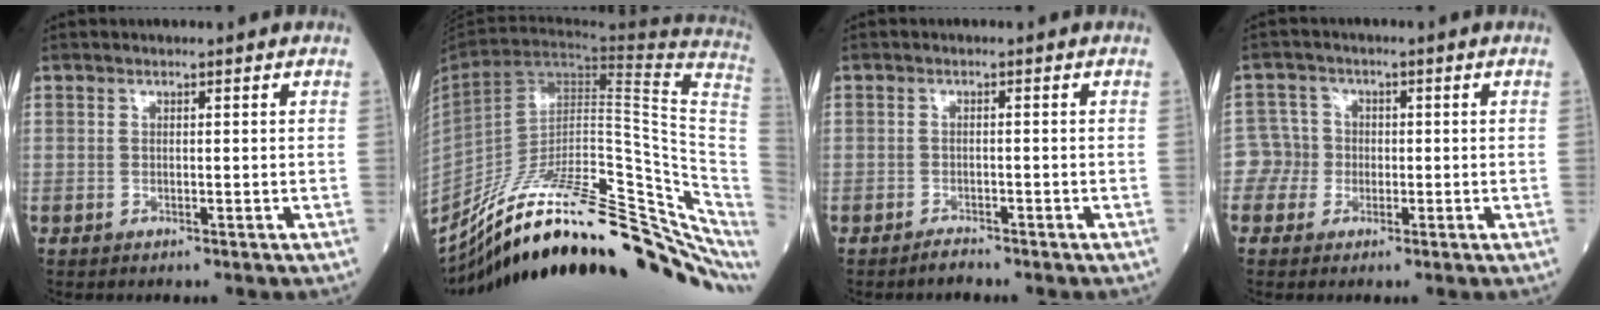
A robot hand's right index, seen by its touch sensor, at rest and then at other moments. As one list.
[{"total": 32.5, "force": [-22.7, 7.0, 22.1], "torque": [-0.237, 0.000, -0.334]}, {"total": 1.3, "force": [-1.2, 0.2, 0.2], "torque": [-0.002, 0.000, -0.021]}, {"total": 3.7, "force": [-0.7, 3.6, 0.1], "torque": [0.009, 0.012, -0.019]}]